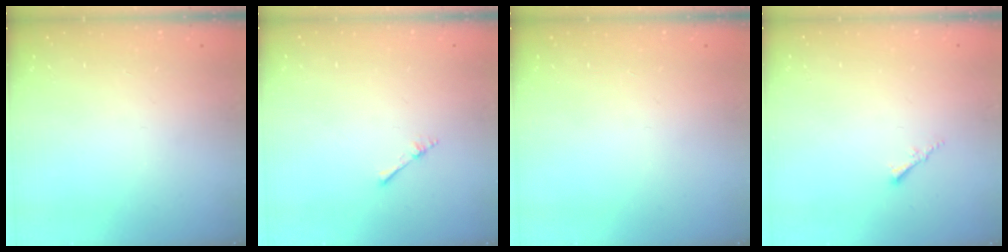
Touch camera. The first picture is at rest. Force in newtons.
{"total": 2.2, "press": 2.1, "slide": 0.3}
{"total": 0.0}
{"total": 1.5, "press": 1.5, "slide": 0.4}